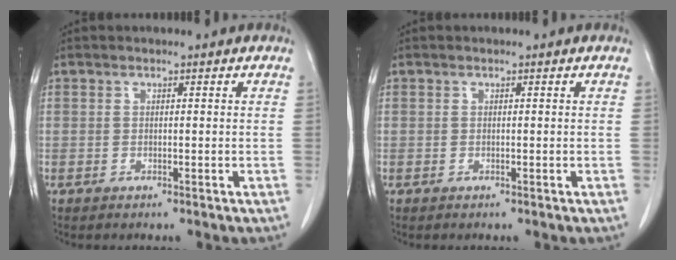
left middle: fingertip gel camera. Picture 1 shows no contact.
{"total": 0.0}